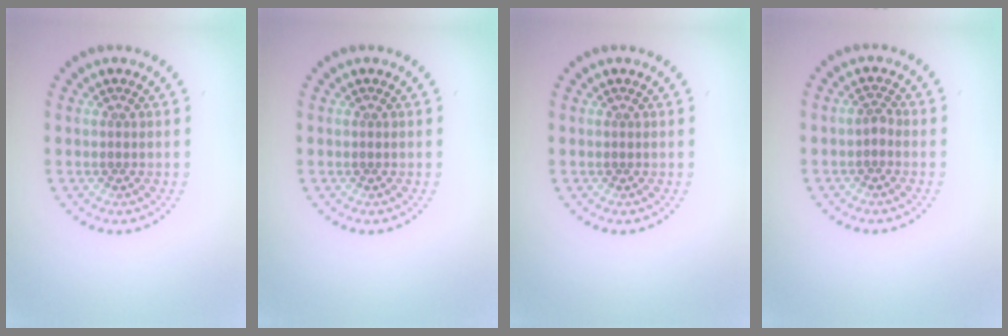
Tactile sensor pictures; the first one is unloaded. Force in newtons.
{"total": 0.0}
{"total": 0.0}
{"total": 0.8, "press": 0.6, "slide": 0.5}